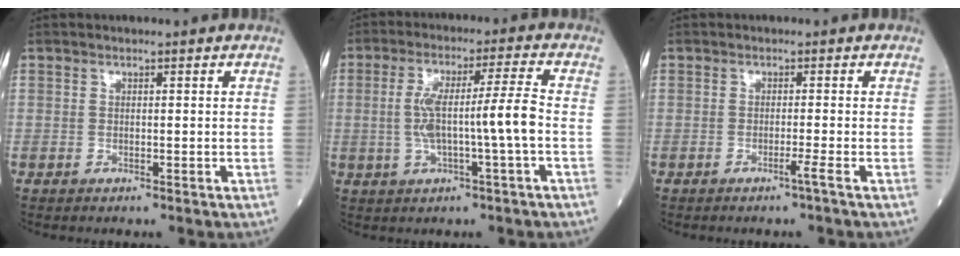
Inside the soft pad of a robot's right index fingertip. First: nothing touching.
{"total": 9.0, "force": [-1.0, -0.4, 9.0], "torque": [-0.168, 0.015, -0.016]}
{"total": 1.3, "force": [-0.8, -0.6, 0.8], "torque": [-0.002, 0.003, -0.021]}